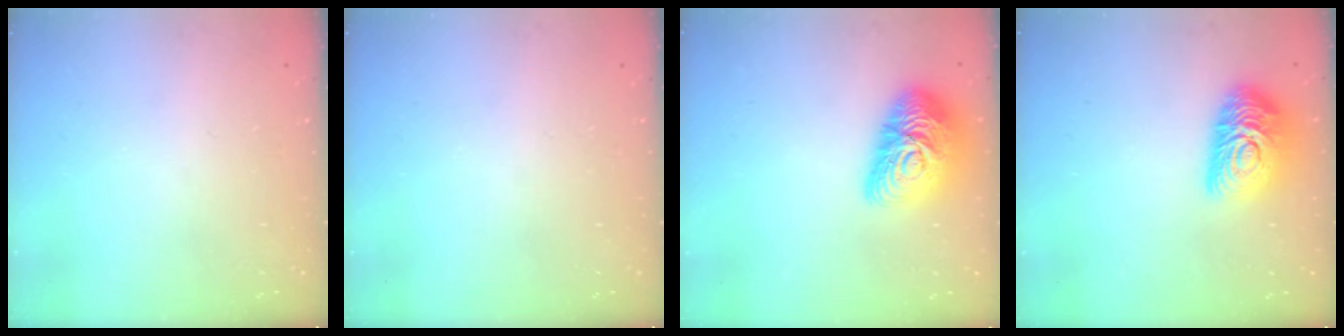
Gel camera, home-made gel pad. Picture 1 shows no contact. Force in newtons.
{"total": 0.0}
{"total": 16.1, "press": 16.1, "slide": 0.9}
{"total": 14.2, "press": 14.2, "slide": 0.8}